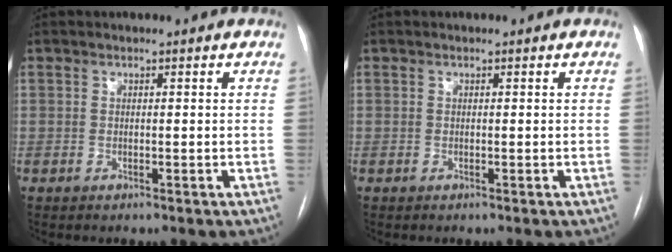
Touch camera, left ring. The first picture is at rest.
{"total": 0.0}